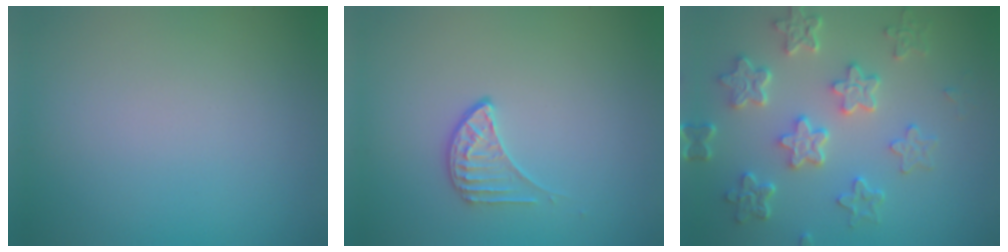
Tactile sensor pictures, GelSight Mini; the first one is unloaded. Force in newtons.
{"total": 1.9, "press": 1.3, "slide": 1.3}
{"total": 6.0, "press": 4.7, "slide": 3.8}